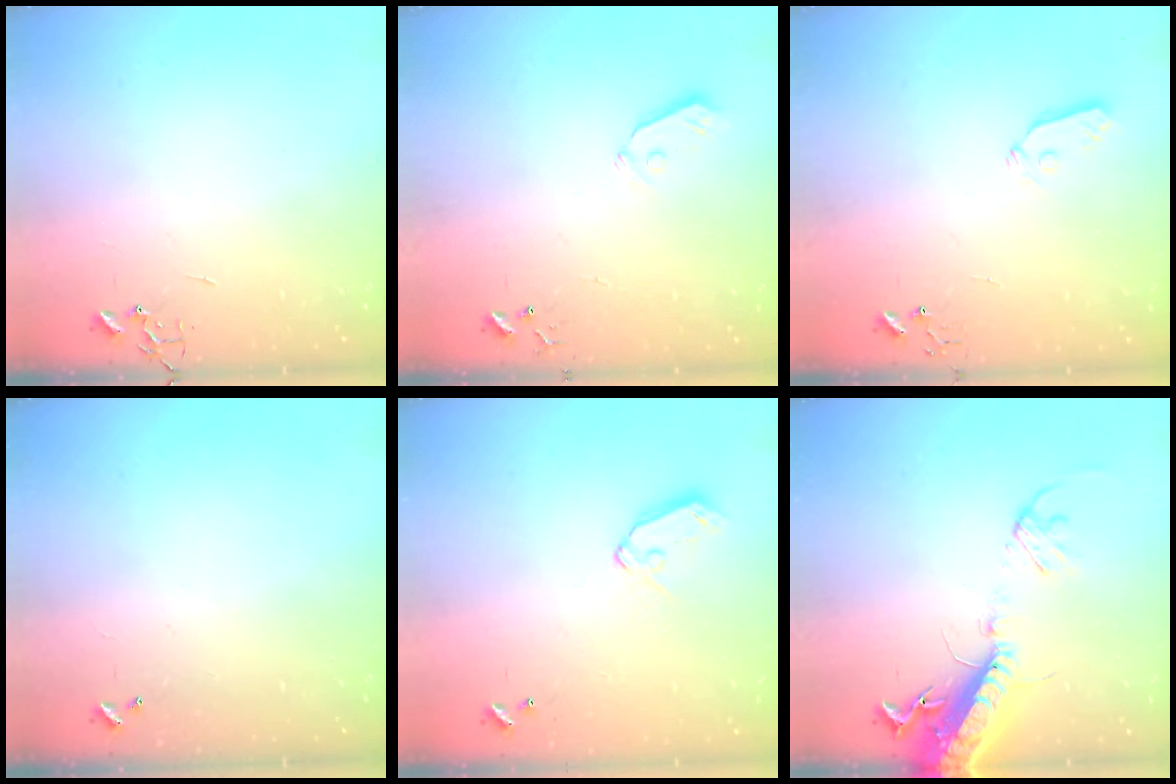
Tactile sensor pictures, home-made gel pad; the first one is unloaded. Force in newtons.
{"total": 5.5, "press": 5.4, "slide": 0.6}
{"total": 5.0, "press": 4.9, "slide": 0.6}
{"total": 0.0}
{"total": 7.1, "press": 7.1, "slide": 0.8}
{"total": 17.4, "press": 16.9, "slide": 4.1}